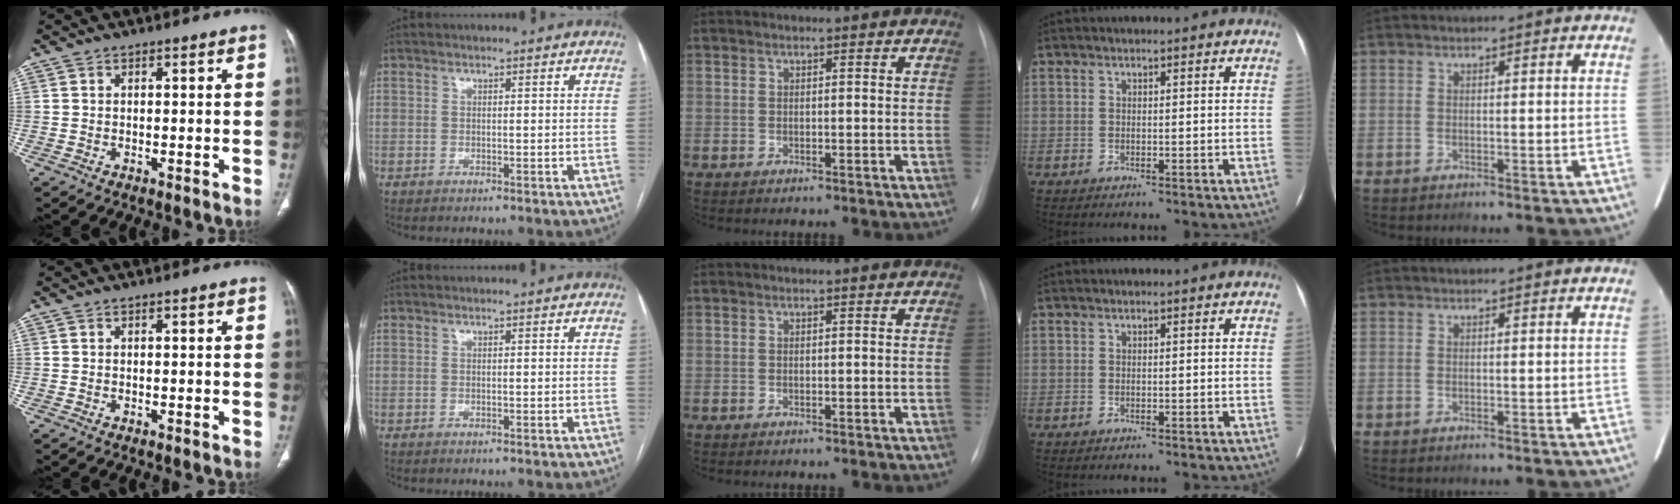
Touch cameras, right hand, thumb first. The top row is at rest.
{}